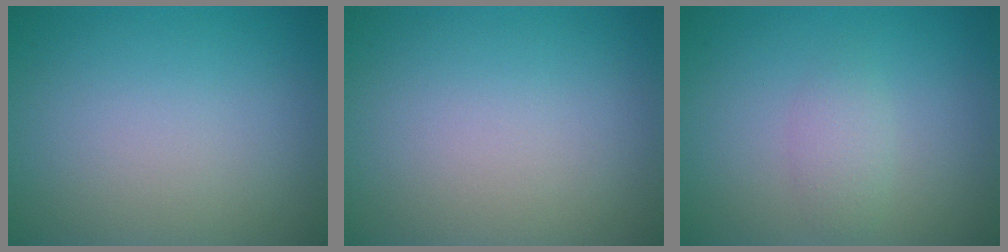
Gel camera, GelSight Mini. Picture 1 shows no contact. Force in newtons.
{"total": 0.0}
{"total": 1.5, "press": 1.5, "slide": 0.0}